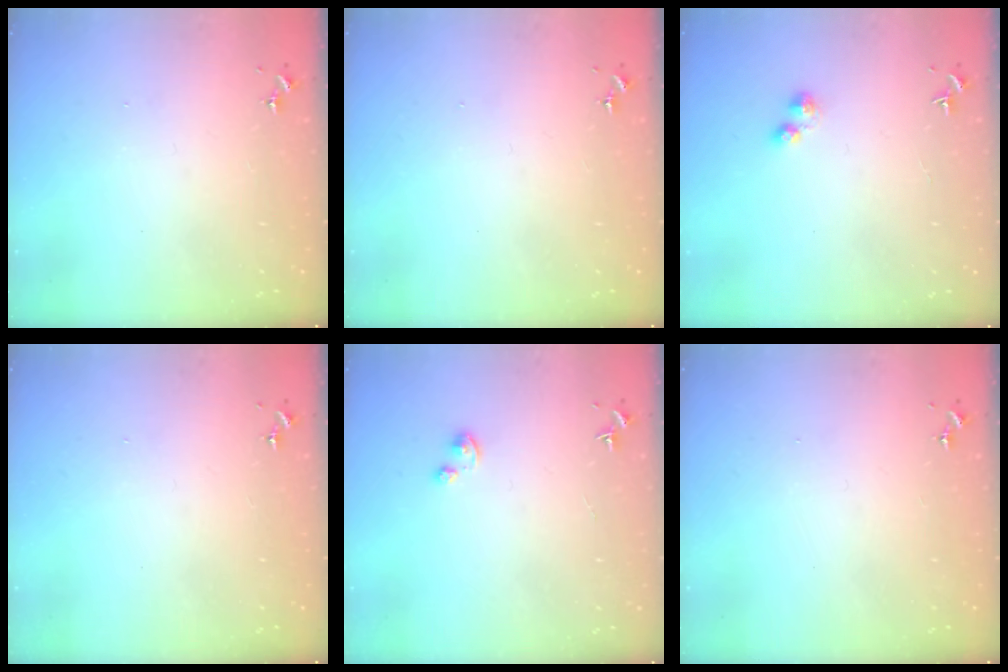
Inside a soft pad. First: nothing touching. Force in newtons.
{"total": 0.0}
{"total": 2.5, "press": 2.5, "slide": 0.4}
{"total": 0.0}
{"total": 2.5, "press": 2.5, "slide": 0.2}
{"total": 0.0}